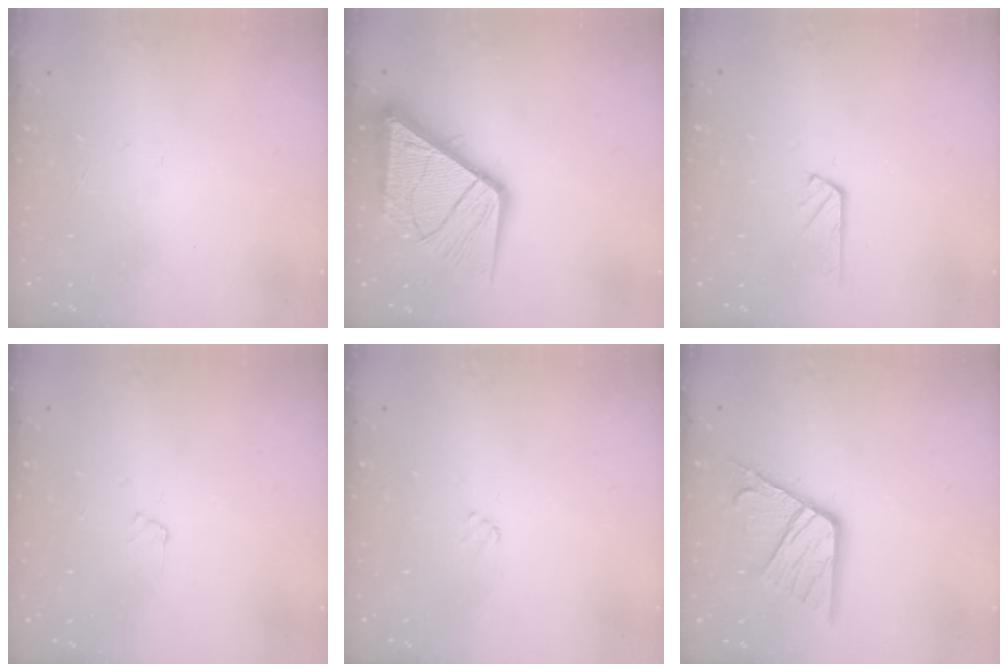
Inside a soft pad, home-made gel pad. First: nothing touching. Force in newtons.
{"total": 16.4, "press": 16.3, "slide": 2.0}
{"total": 2.8, "press": 2.8, "slide": 0.1}
{"total": 3.9, "press": 3.8, "slide": 0.5}
{"total": 3.3, "press": 3.3, "slide": 0.4}
{"total": 14.6, "press": 14.6, "slide": 1.4}